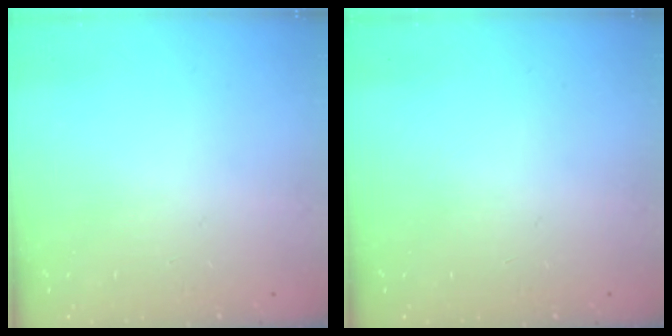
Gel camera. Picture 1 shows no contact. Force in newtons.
{"total": 0.0}